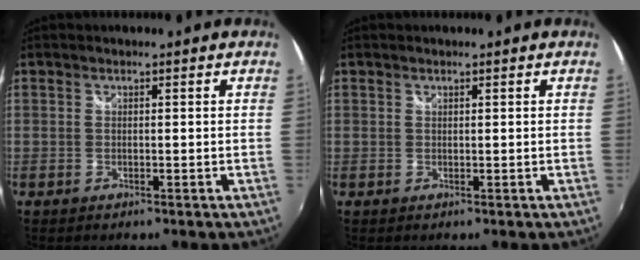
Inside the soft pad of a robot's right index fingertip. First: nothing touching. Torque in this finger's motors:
{"motor_torque": [-0.28, 0.07, -0.49, -0.15]}